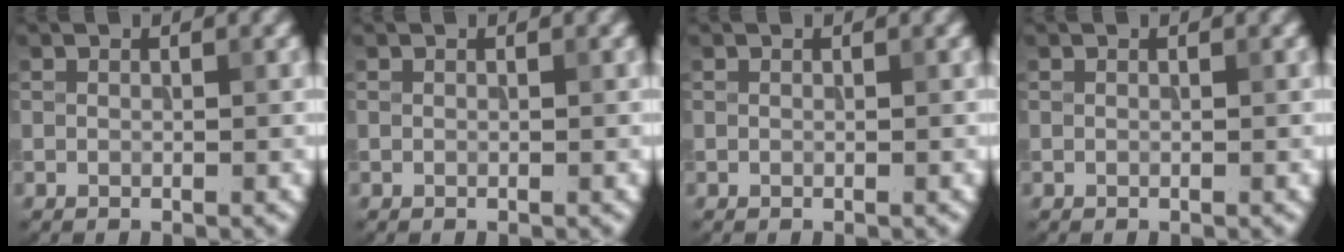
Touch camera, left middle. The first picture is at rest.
{"total": 0.0}
{"total": 0.0}
{"total": 0.0}